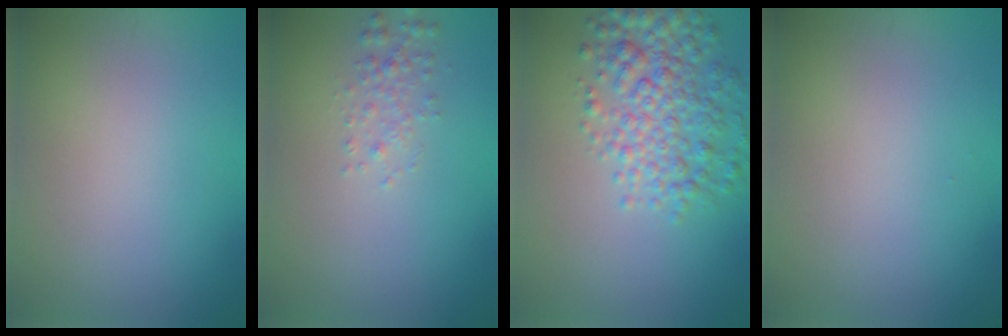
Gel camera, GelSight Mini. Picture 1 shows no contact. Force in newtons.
{"total": 1.4, "press": 1.4, "slide": 0.0}
{"total": 5.5, "press": 5.5, "slide": 0.2}
{"total": 0.0}